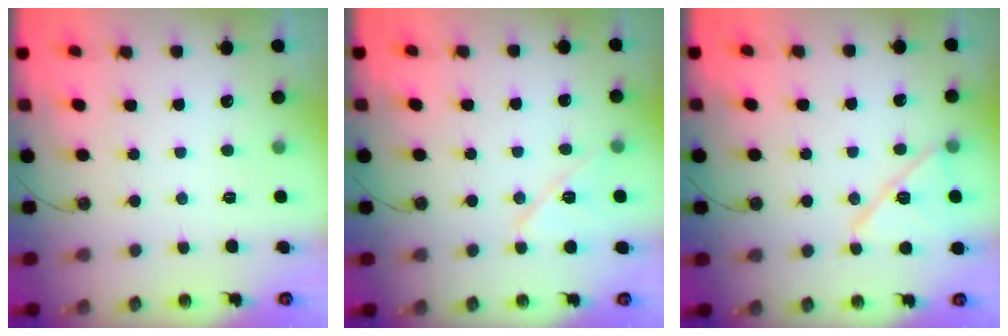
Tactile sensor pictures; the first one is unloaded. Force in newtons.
{"total": 9.8, "press": 8.7, "slide": 4.7}
{"total": 13.2, "press": 13.2, "slide": 0.5}